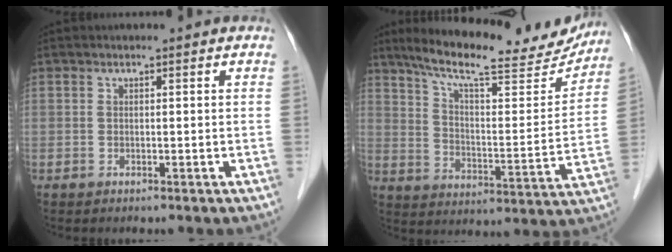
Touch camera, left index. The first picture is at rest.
{"total": 22.4, "force": [19.4, 3.9, 10.4], "torque": [-0.159, -0.008, 0.270]}